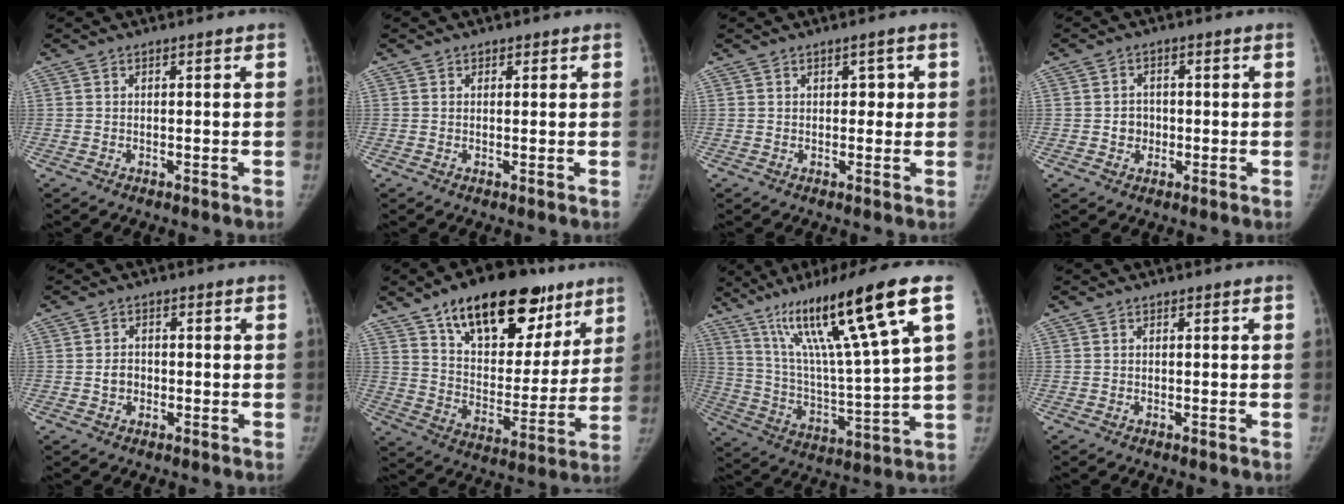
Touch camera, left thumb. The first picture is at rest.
{"total": 0.8, "force": [0.4, 0.7, 0.0], "torque": [0.012, -0.003, 0.004]}
{"total": 2.6, "force": [0.5, 1.6, 2.0], "torque": [-0.005, 0.001, 0.004]}
{"total": 3.3, "force": [-0.6, 3.0, 1.1], "torque": [0.006, 0.007, -0.011]}
{"total": 2.8, "force": [-0.8, 2.4, 1.2], "torque": [-0.007, 0.009, -0.015]}
{"total": 26.3, "force": [15.5, 13.5, 16.4], "torque": [-0.201, -0.033, 0.245]}
{"total": 22.3, "force": [11.8, 2.1, 18.8], "torque": [-0.316, -0.036, 0.205]}
{"total": 0.0}